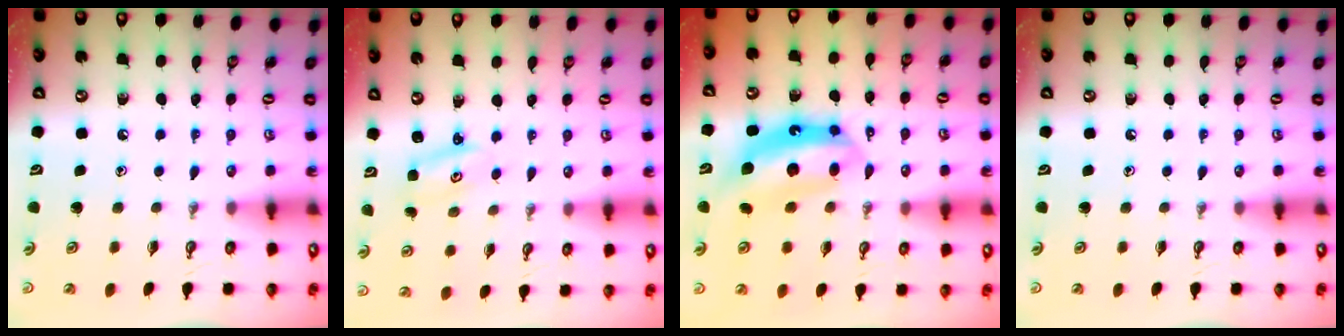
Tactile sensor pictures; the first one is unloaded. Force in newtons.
{"total": 2.2, "press": 2.2, "slide": 0.2}
{"total": 11.5, "press": 11.4, "slide": 1.4}
{"total": 0.0}